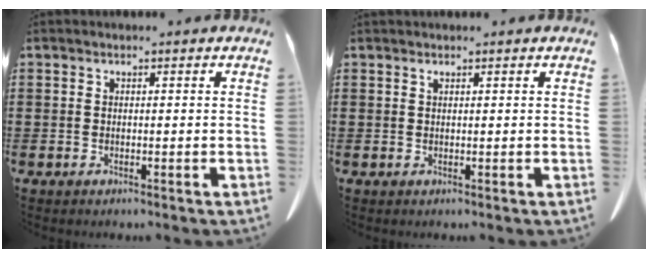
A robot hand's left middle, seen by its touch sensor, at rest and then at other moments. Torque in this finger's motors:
{"motor_torque": [0.20, 0.14, 0.05, 0.02]}